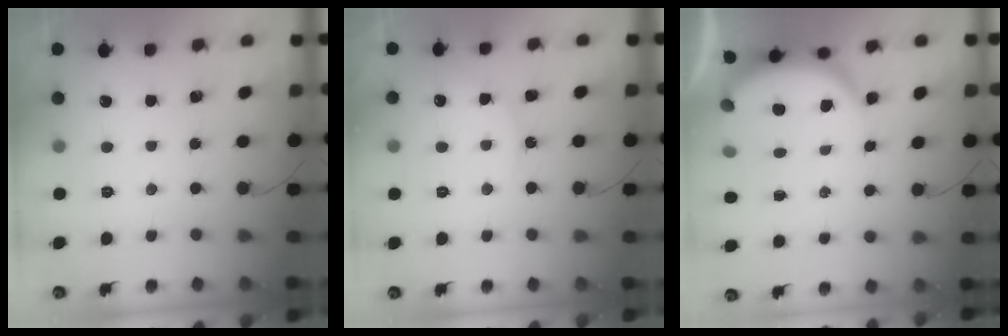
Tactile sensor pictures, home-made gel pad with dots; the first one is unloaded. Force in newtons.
{"total": 5.6, "press": 5.6, "slide": 0.5}
{"total": 5.4, "press": 5.4, "slide": 0.4}